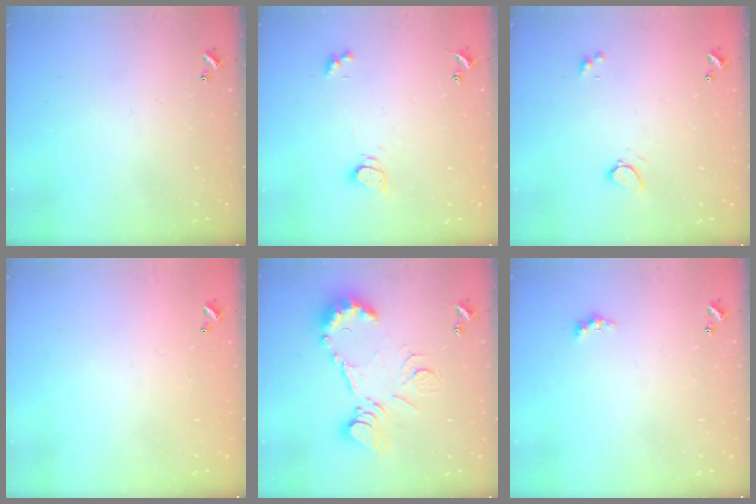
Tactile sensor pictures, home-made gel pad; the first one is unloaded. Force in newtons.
{"total": 2.5, "press": 2.5, "slide": 0.4}
{"total": 1.3, "press": 1.3, "slide": 0.2}
{"total": 2.9, "press": 2.9, "slide": 0.1}
{"total": 17.1, "press": 17.1, "slide": 1.6}
{"total": 0.8, "press": 0.6, "slide": 0.6}